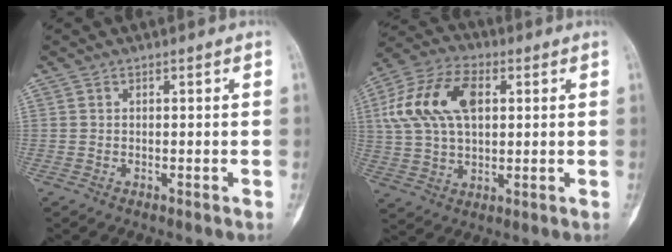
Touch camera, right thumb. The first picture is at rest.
{"total": 15.3, "force": [3.6, 9.3, 11.6], "torque": [-0.223, 0.015, 0.063]}